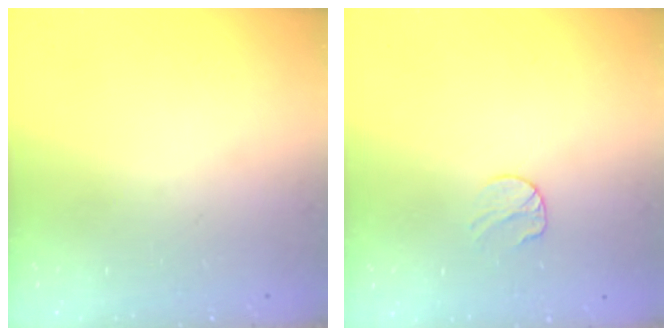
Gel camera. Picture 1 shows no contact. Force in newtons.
{"total": 5.7, "press": 5.6, "slide": 0.6}